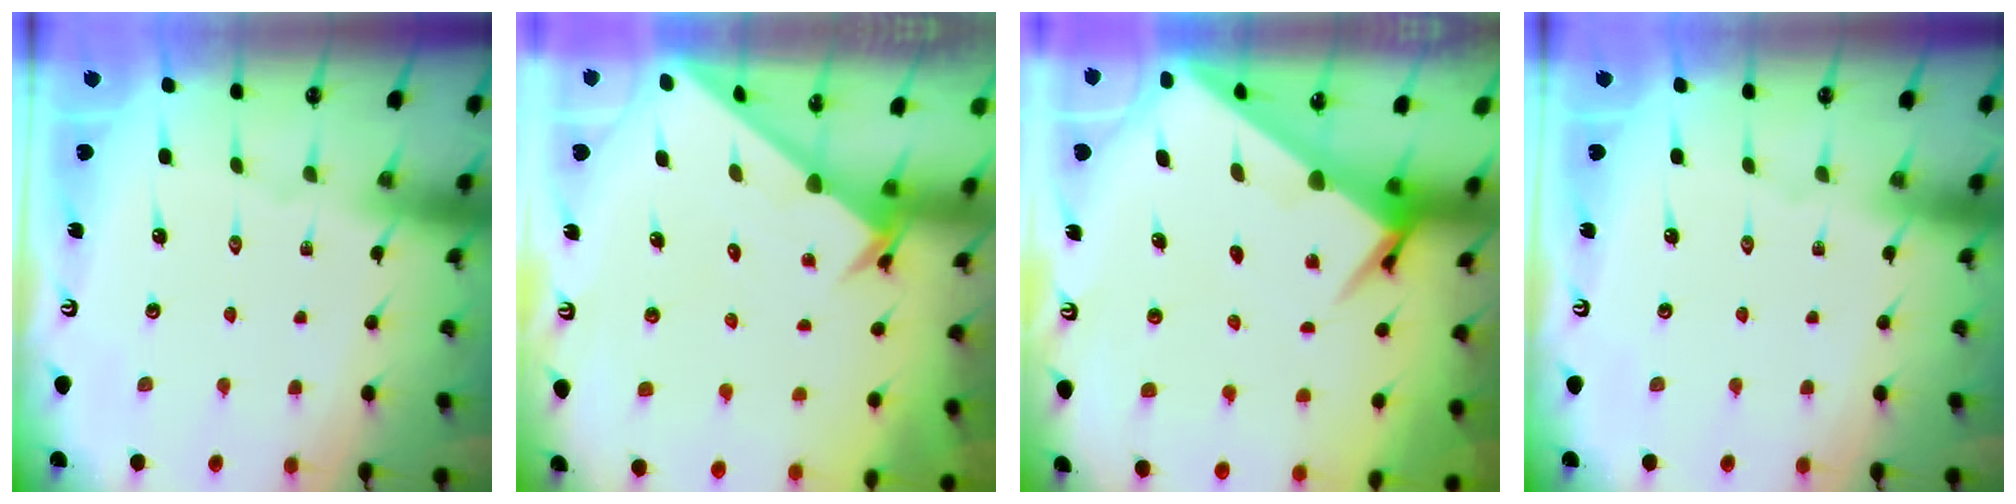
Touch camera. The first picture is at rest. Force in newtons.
{"total": 2.4, "press": 2.4, "slide": 0.2}
{"total": 4.6, "press": 4.6, "slide": 0.4}
{"total": 0.0}